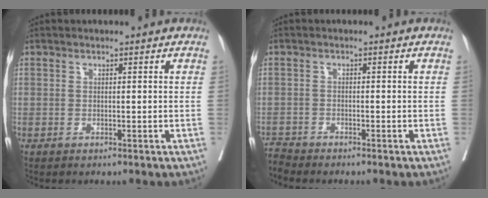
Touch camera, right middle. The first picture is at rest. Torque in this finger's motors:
{"motor_torque": [-0.03, 0.03, -0.05, -0.01]}